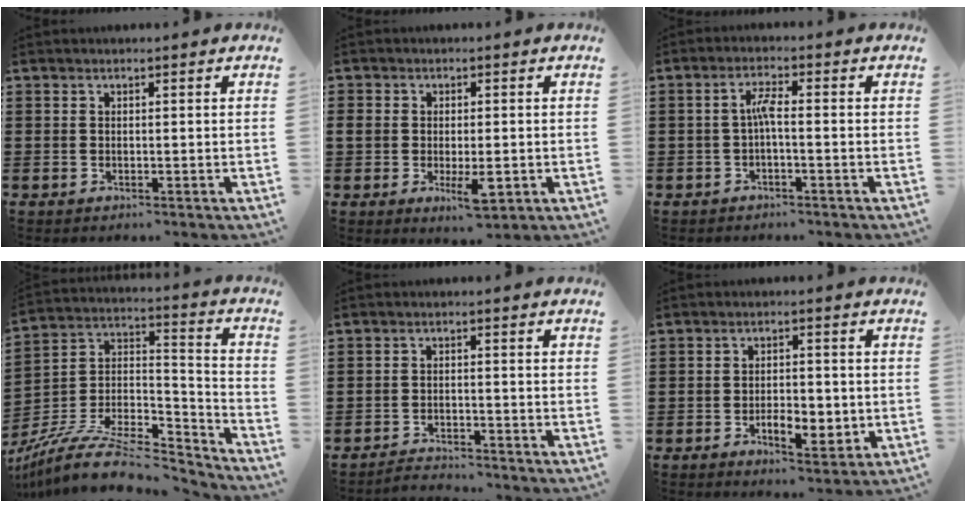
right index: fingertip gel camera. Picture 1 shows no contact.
{"total": 5.0, "force": [-1.2, 2.8, 3.9], "torque": [-0.074, 0.008, -0.020]}
{"total": 2.9, "force": [-0.5, 0.4, 2.8], "torque": [-0.055, 0.004, -0.013]}
{"total": 10.7, "force": [-7.8, 3.9, 6.1], "torque": [-0.126, 0.008, -0.152]}
{"total": 2.3, "force": [-2.3, 0.1, 0.0], "torque": [-0.008, 0.002, -0.051]}
{"total": 4.9, "force": [-1.3, 2.6, 4.0], "torque": [-0.061, 0.005, -0.024]}